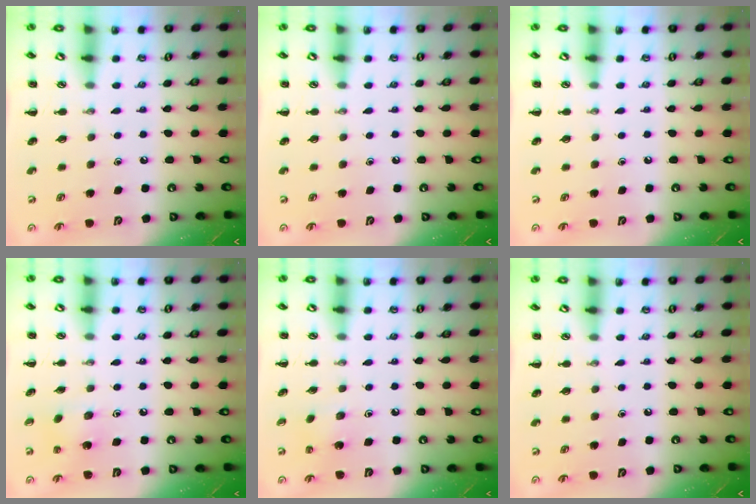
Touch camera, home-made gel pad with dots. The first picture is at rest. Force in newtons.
{"total": 0.0}
{"total": 0.0}
{"total": 1.7, "press": 1.6, "slide": 0.7}
{"total": 1.5, "press": 1.3, "slide": 0.6}
{"total": 0.0}